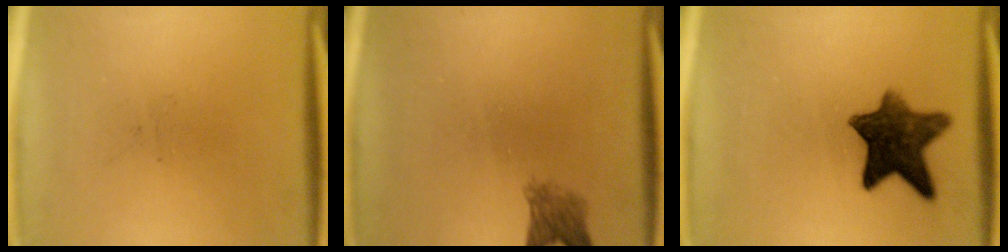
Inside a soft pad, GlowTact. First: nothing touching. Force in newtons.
{"total": 2.9}
{"total": 10.2}